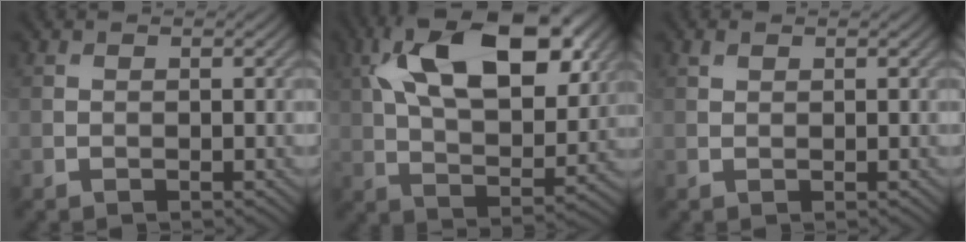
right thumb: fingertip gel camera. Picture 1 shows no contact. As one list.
[{"total": 17.2, "force": [6.9, 8.6, 13.3], "torque": [-0.244, 0.024, 0.100]}, {"total": 0.8, "force": [0.6, 0.4, 0.4], "torque": [-0.012, 0.002, 0.012]}]